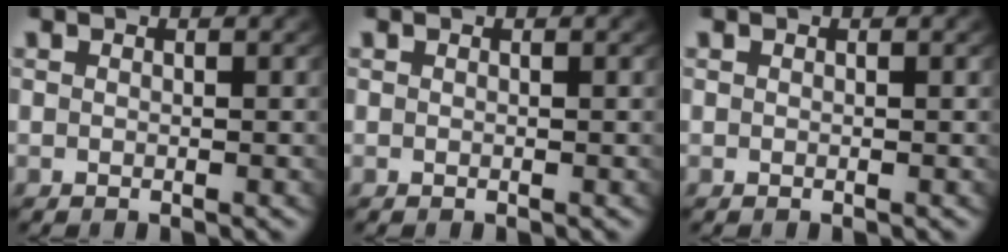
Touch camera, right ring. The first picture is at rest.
{"total": 0.0}
{"total": 0.0}